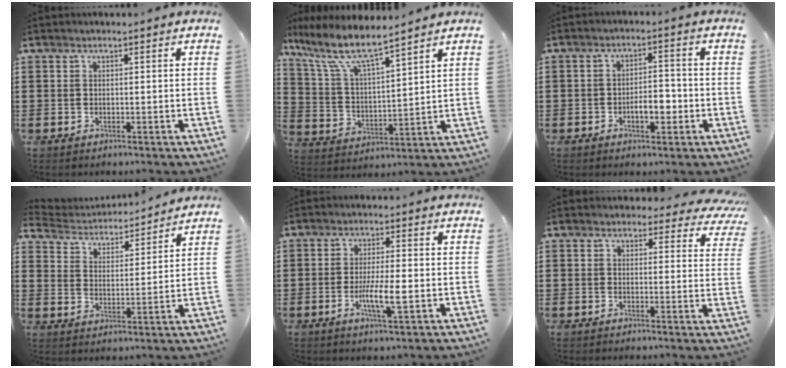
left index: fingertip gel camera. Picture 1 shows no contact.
{"total": 8.1, "force": [6.5, 1.3, 4.7], "torque": [-0.120, -0.032, 0.108]}
{"total": 4.7, "force": [-1.5, 2.2, 3.8], "torque": [-0.059, 0.007, -0.031]}
{"total": 3.4, "force": [3.4, 0.6, 0.1], "torque": [-0.025, -0.026, 0.052]}
{"total": 6.1, "force": [-1.5, 1.1, 5.8], "torque": [-0.108, -0.006, -0.028]}
{"total": 2.8, "force": [2.4, 1.2, 0.9], "torque": [-0.021, -0.006, 0.041]}